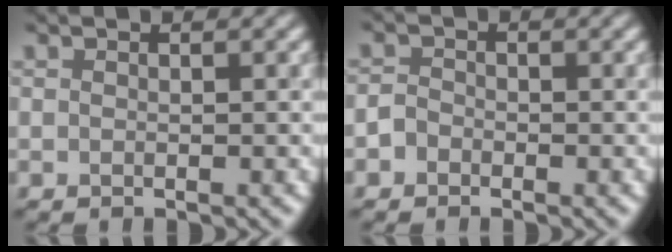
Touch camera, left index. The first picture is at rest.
{"total": 1.2, "force": [-1.0, 0.6, -0.3], "torque": [0.010, 0.002, -0.021]}